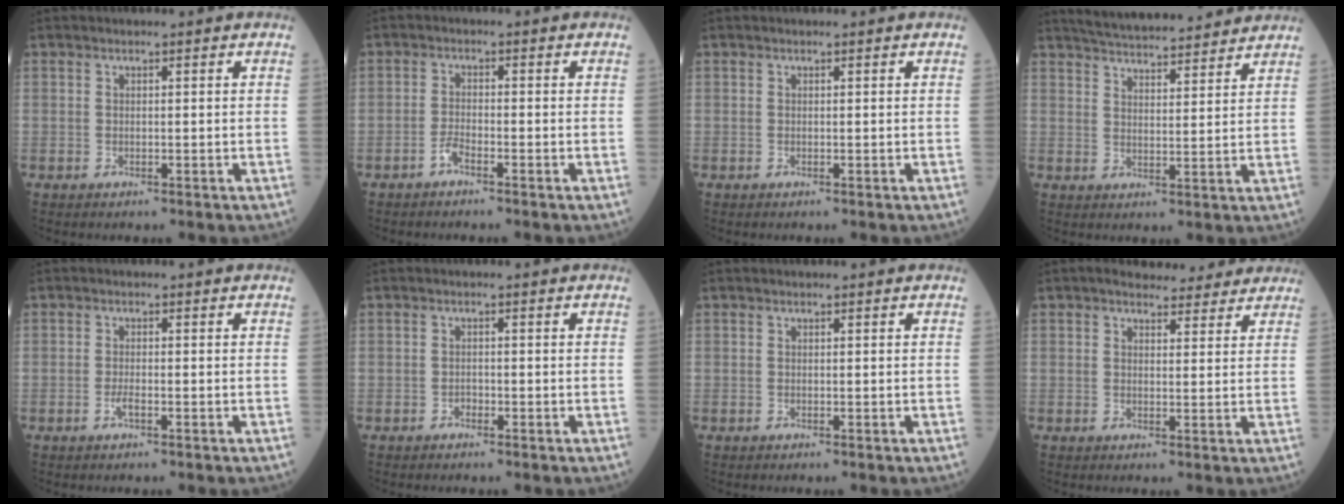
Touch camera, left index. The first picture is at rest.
{"total": 1.8, "force": [-1.4, 0.2, 1.1], "torque": [-0.027, -0.001, -0.030]}
{"total": 0.0}
{"total": 14.7, "force": [13.7, 1.9, 5.0], "torque": [-0.080, 0.022, 0.197]}
{"total": 1.3, "force": [-0.7, 0.2, 1.1], "torque": [-0.027, -0.002, -0.014]}
{"total": 0.0}
{"total": 0.0}
{"total": 7.8, "force": [6.9, 2.7, 2.5], "torque": [-0.024, 0.013, 0.080]}